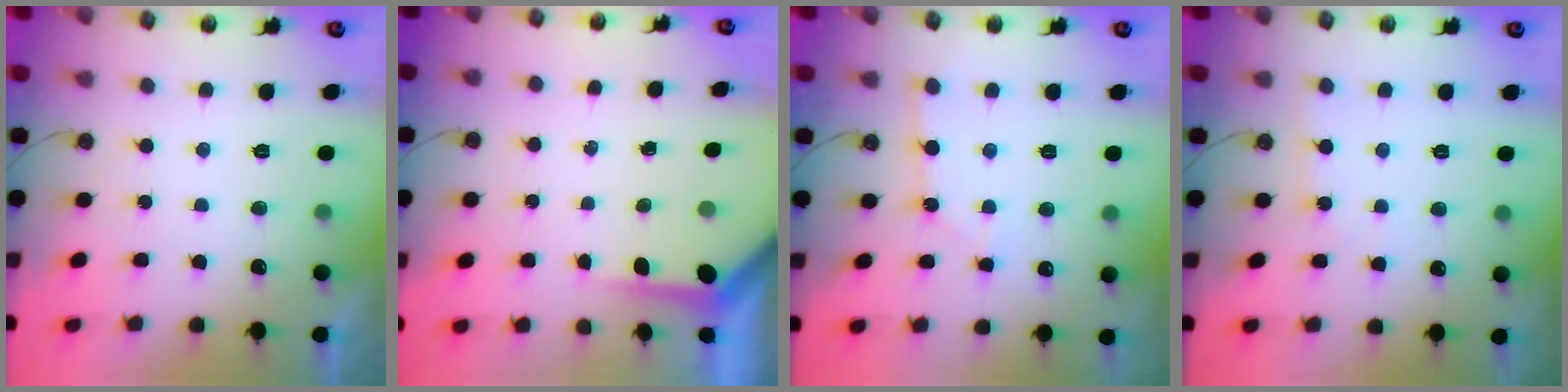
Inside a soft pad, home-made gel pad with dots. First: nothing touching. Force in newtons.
{"total": 3.8, "press": 3.8, "slide": 0.4}
{"total": 2.9, "press": 2.9, "slide": 0.4}
{"total": 2.7, "press": 2.7, "slide": 0.5}